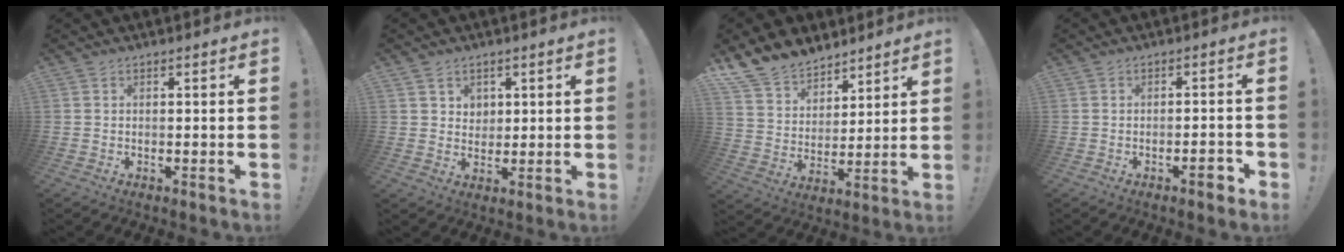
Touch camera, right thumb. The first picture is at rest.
{"total": 4.7, "force": [2.5, 3.9, 0.3], "torque": [0.008, -0.017, 0.044]}
{"total": 12.8, "force": [10.9, 6.4, 2.1], "torque": [-0.056, -0.088, 0.211]}
{"total": 4.2, "force": [-2.4, 1.0, 3.3], "torque": [-0.039, 0.007, -0.040]}